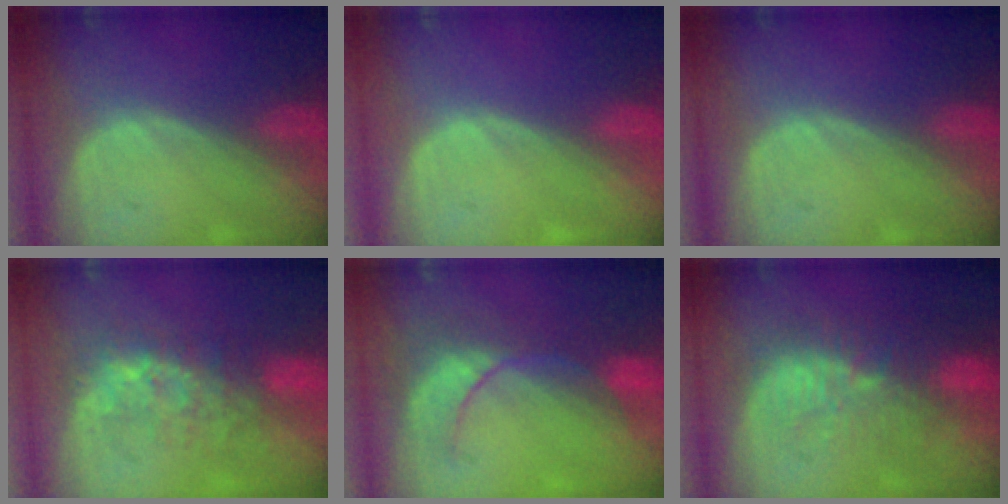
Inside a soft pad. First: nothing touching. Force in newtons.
{"total": 0.0}
{"total": 0.0}
{"total": 7.7, "press": 7.3, "slide": 2.3}
{"total": 8.4, "press": 7.8, "slide": 3.1}
{"total": 10.9, "press": 9.6, "slide": 5.1}